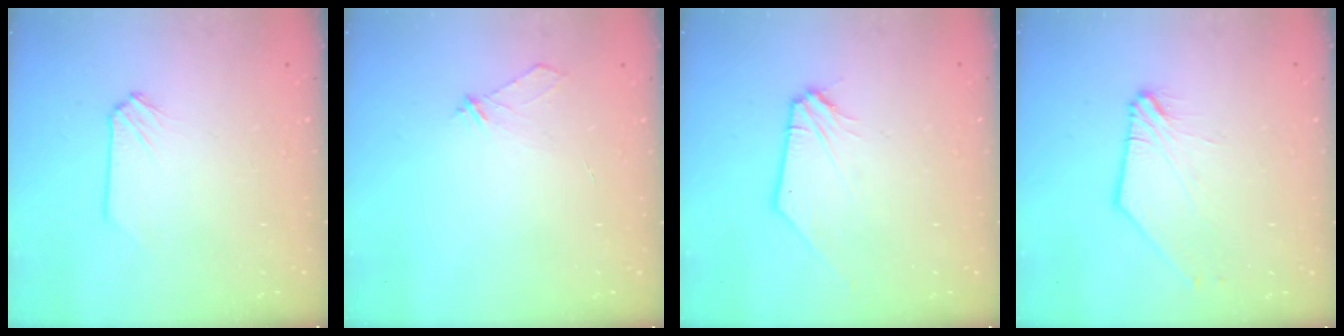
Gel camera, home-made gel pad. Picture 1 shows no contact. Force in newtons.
{"total": 3.6, "press": 3.6, "slide": 0.4}
{"total": 1.1, "press": 1.1, "slide": 0.1}
{"total": 2.3, "press": 2.3, "slide": 0.2}